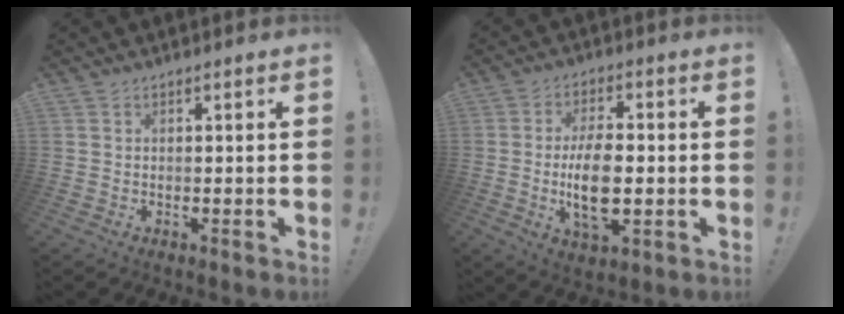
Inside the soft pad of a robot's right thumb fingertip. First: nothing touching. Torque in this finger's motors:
{"motor_torque": [2.16, 2.22, 1.16, -0.96, 0.66]}